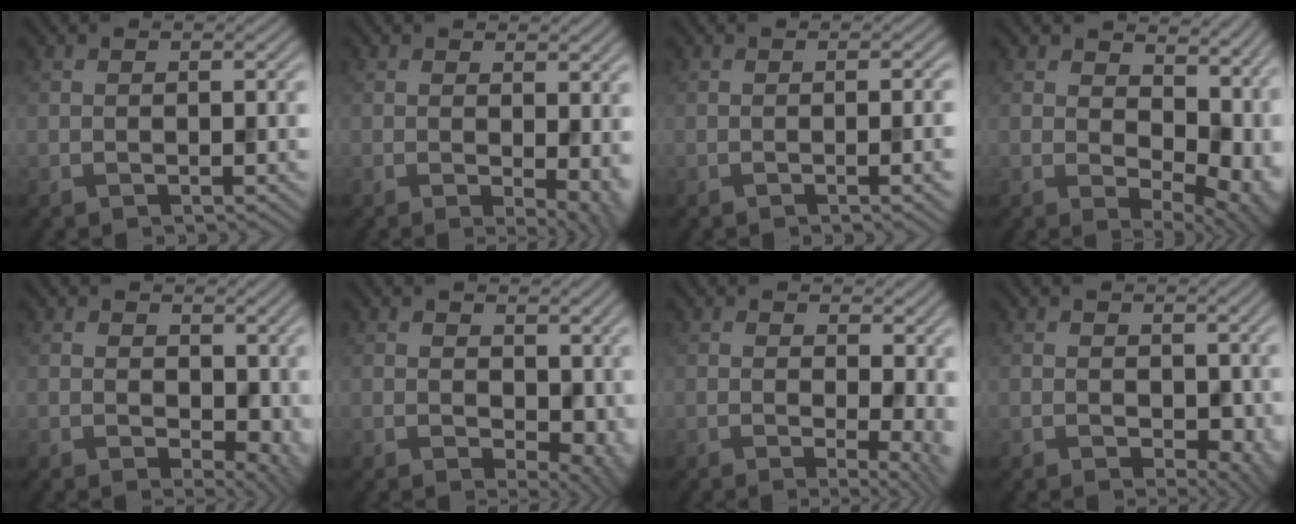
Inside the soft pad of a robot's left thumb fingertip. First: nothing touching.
{"total": 3.6, "force": [-0.3, 1.5, 3.2], "torque": [-0.041, -0.009, 0.000]}
{"total": 2.6, "force": [-0.6, 0.0, 2.6], "torque": [-0.032, 0.002, -0.007]}
{"total": 10.2, "force": [2.9, 6.3, 7.5], "torque": [-0.085, -0.023, 0.073]}
{"total": 6.6, "force": [0.6, 4.4, 4.8], "torque": [-0.077, -0.022, 0.025]}
{"total": 6.8, "force": [1.0, 4.5, 5.0], "torque": [-0.080, -0.020, 0.030]}
{"total": 5.3, "force": [1.1, 1.8, 4.9], "torque": [-0.060, 0.000, 0.016]}
{"total": 3.9, "force": [0.1, 2.6, 2.9], "torque": [-0.049, -0.017, 0.011]}